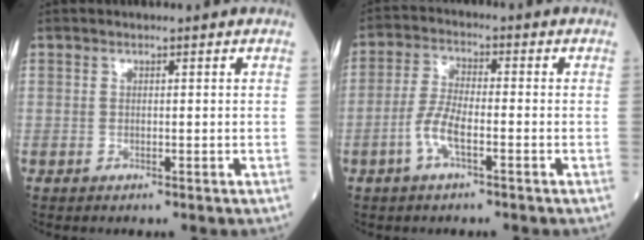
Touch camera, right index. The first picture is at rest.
{"total": 5.5, "force": [-2.3, 1.4, 4.8], "torque": [-0.106, 0.003, -0.048]}